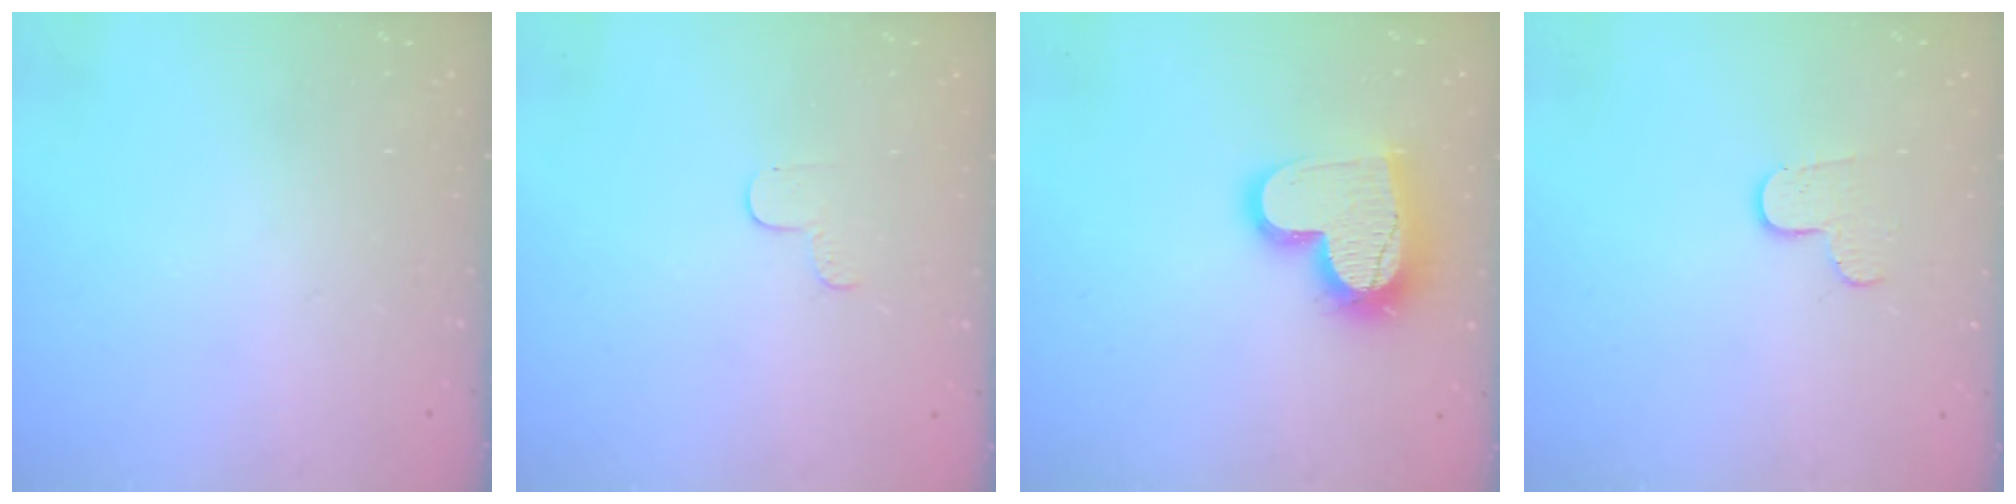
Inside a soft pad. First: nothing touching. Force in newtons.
{"total": 4.7, "press": 4.6, "slide": 0.5}
{"total": 16.2, "press": 16.1, "slide": 1.0}
{"total": 7.5, "press": 7.4, "slide": 0.6}